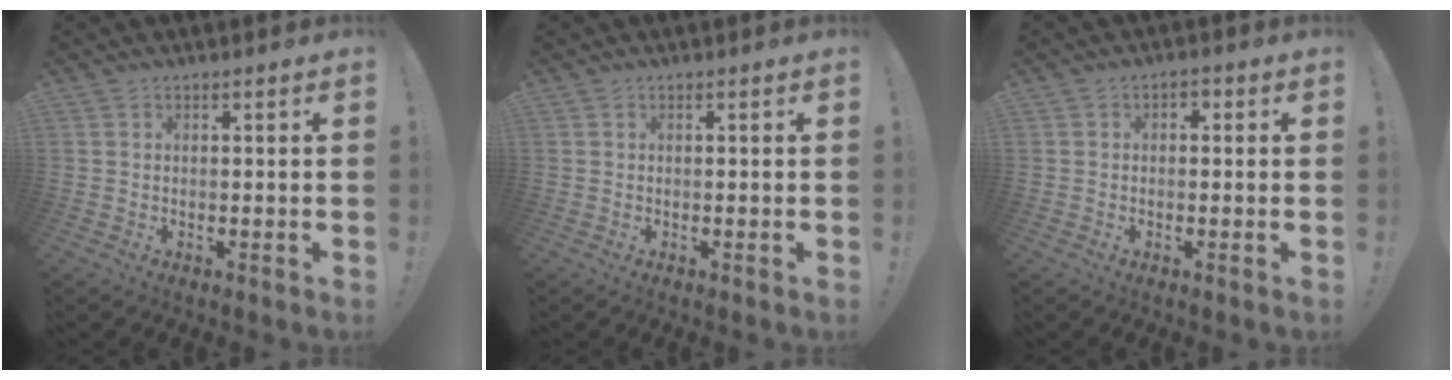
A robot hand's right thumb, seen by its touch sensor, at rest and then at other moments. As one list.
[{"total": 0.0}, {"total": 1.8, "force": [-0.9, 1.4, 0.8], "torque": [-0.010, 0.008, -0.019]}]